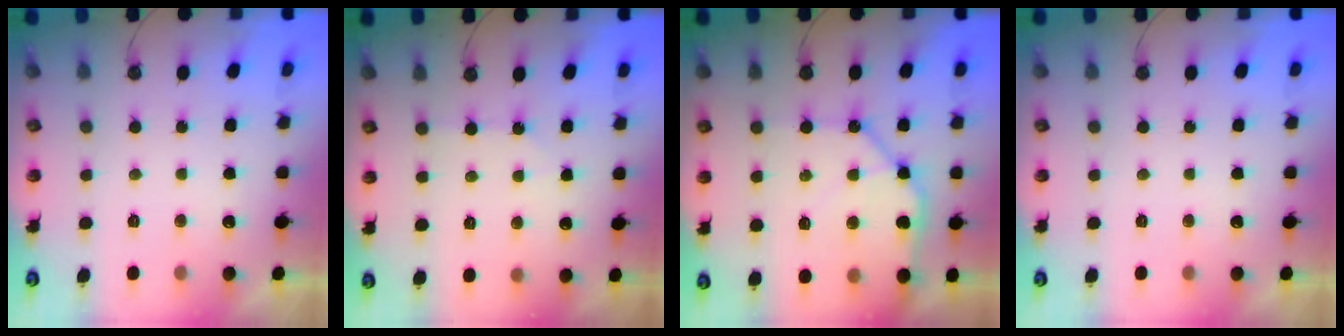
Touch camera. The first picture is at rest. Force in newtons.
{"total": 2.8, "press": 2.7, "slide": 0.5}
{"total": 11.4, "press": 11.3, "slide": 1.4}
{"total": 0.0}